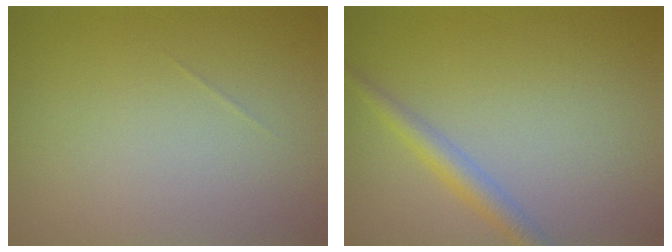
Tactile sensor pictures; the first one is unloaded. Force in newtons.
{"total": 2.3, "press": 2.3, "slide": 0.1}